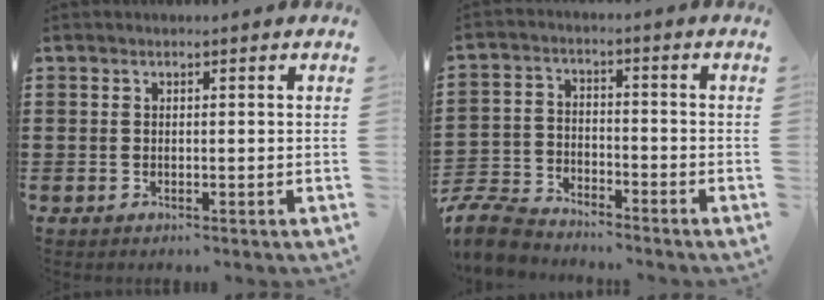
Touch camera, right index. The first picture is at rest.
{"total": 6.5, "force": [-6.2, 1.4, 1.2], "torque": [-0.049, 0.004, -0.128]}